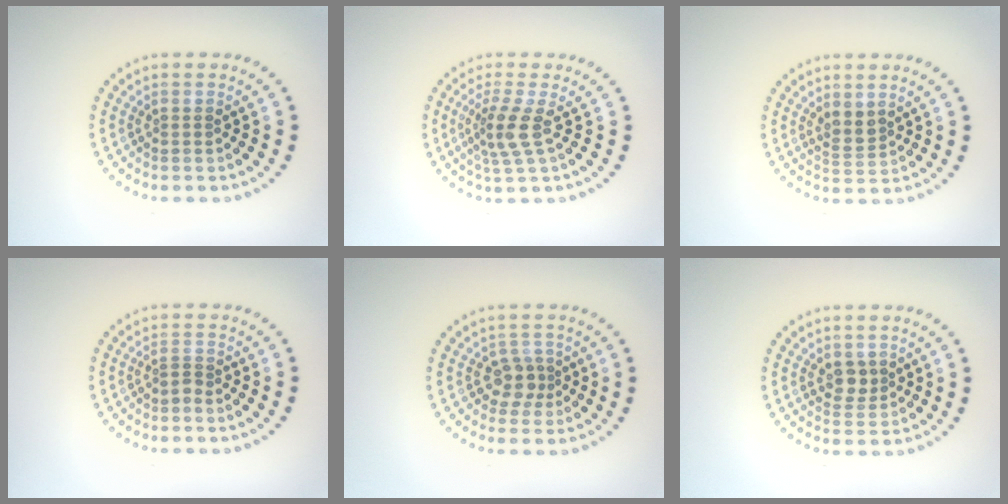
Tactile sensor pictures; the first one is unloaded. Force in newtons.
{"total": 2.9, "press": 2.2, "slide": 1.8}
{"total": 1.8, "press": 1.6, "slide": 1.0}
{"total": 0.9, "press": 0.5, "slide": 0.7}
{"total": 2.2, "press": 1.8, "slide": 1.3}
{"total": 2.0, "press": 1.8, "slide": 0.8}